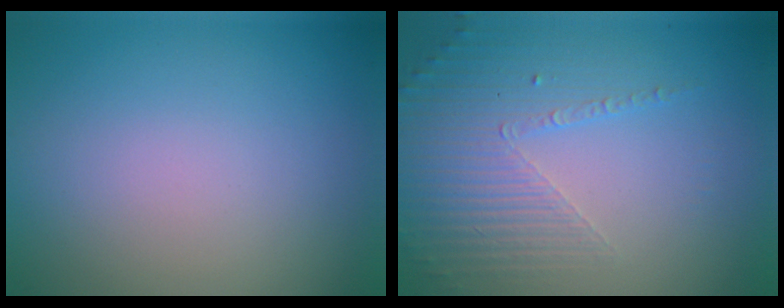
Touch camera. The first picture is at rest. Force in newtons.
{"total": 5.2, "press": 3.2, "slide": 4.1}